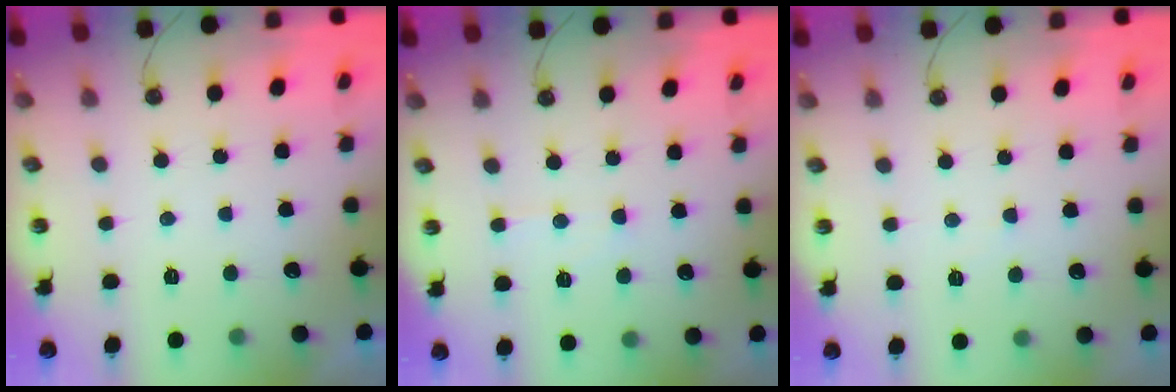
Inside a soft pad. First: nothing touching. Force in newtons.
{"total": 4.7, "press": 4.6, "slide": 0.3}
{"total": 3.5, "press": 3.5, "slide": 0.5}